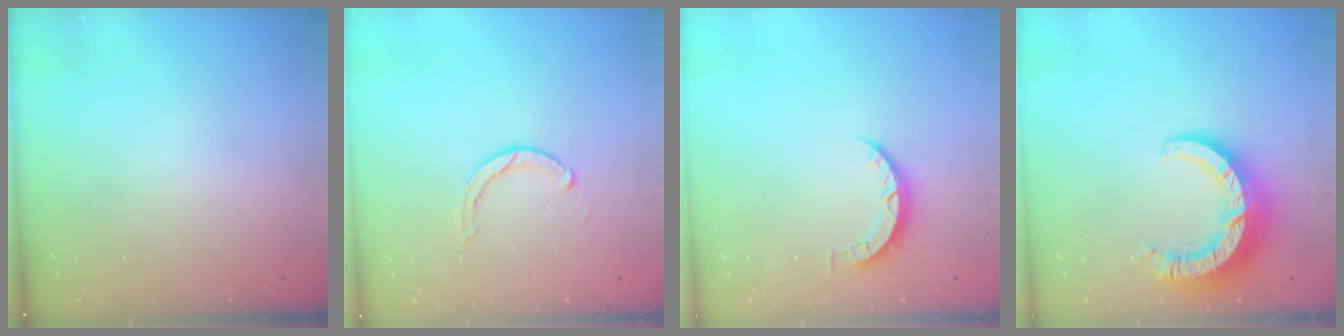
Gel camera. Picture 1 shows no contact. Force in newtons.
{"total": 2.8, "press": 2.8, "slide": 0.2}
{"total": 3.3, "press": 3.3, "slide": 0.4}
{"total": 11.2, "press": 11.2, "slide": 1.1}